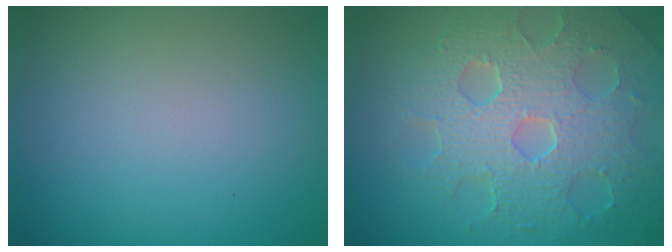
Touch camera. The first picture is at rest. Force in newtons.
{"total": 8.5, "press": 6.1, "slide": 6.0}